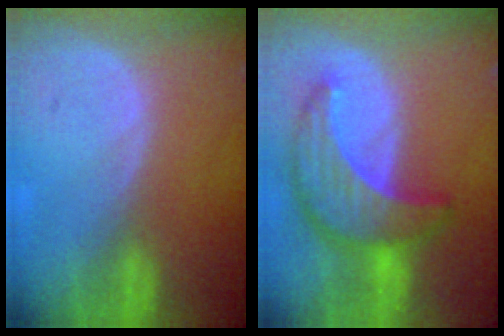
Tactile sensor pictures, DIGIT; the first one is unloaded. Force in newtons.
{"total": 9.6, "press": 9.5, "slide": 0.8}